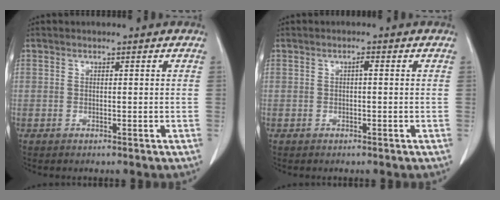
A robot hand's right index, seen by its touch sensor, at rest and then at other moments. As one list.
[{"total": 0.9, "force": [0.1, 0.2, 0.8], "torque": [-0.015, 0.002, 0.001]}]